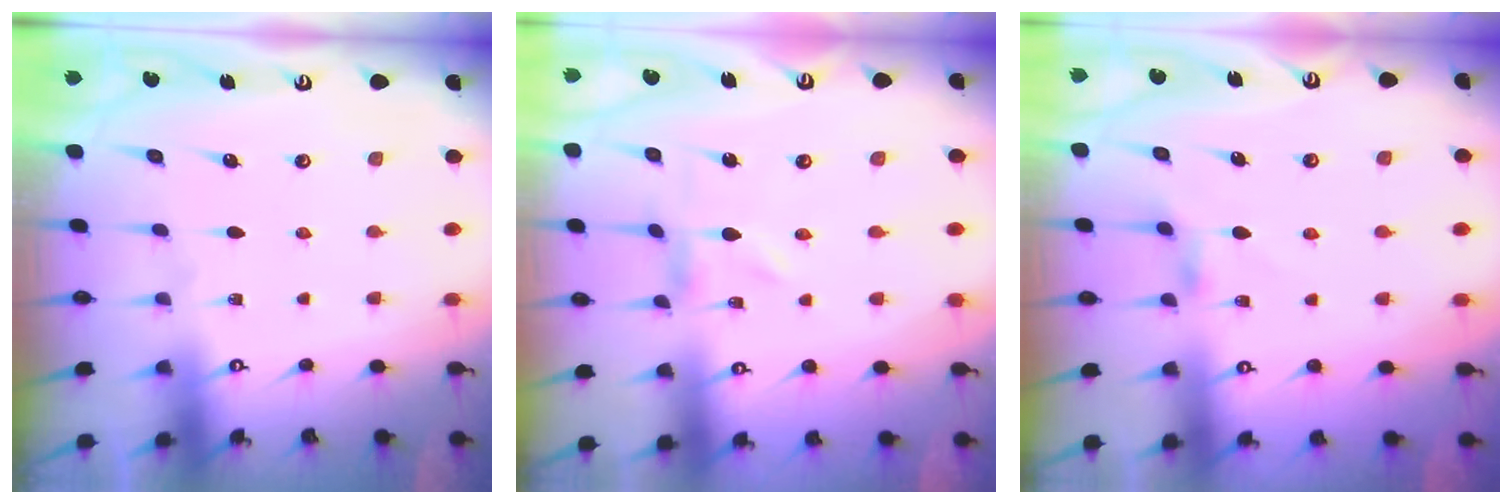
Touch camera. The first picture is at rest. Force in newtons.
{"total": 0.0}
{"total": 3.4, "press": 3.3, "slide": 0.4}